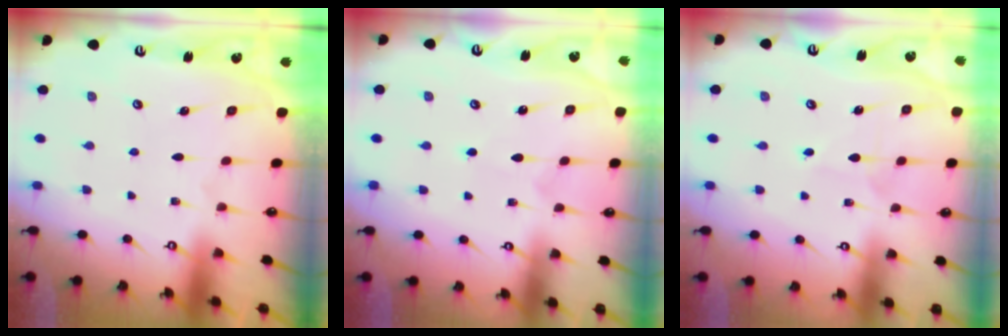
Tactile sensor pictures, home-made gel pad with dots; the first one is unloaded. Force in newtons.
{"total": 3.6, "press": 3.6, "slide": 0.3}
{"total": 2.0, "press": 2.0, "slide": 0.2}